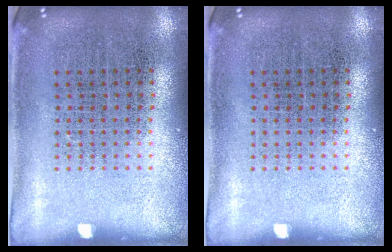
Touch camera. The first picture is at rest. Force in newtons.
{"total": 0.0}